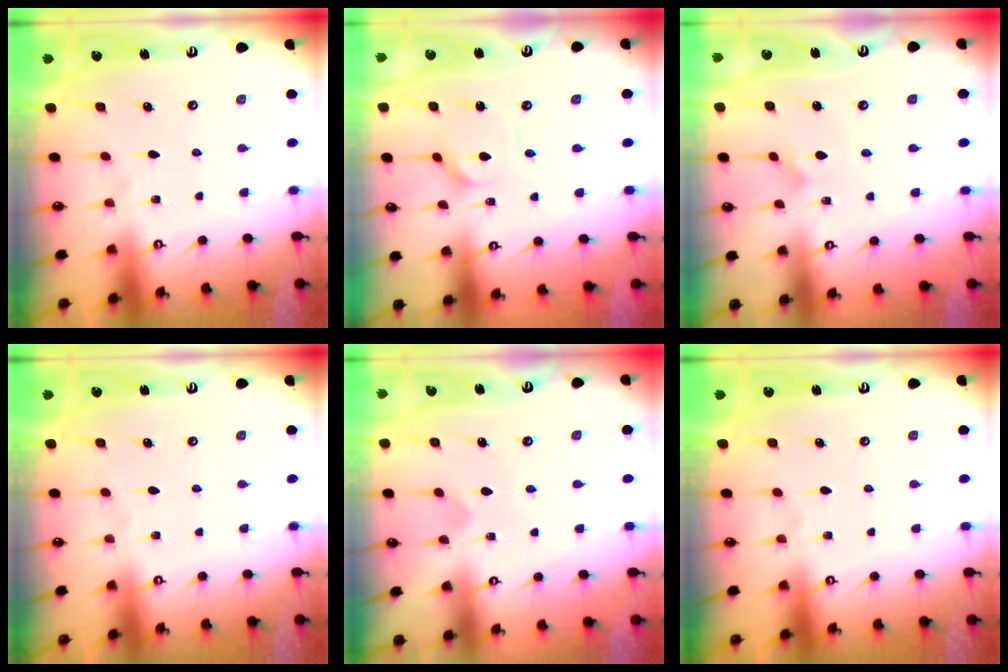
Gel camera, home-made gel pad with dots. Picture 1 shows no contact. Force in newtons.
{"total": 2.9, "press": 2.9, "slide": 0.4}
{"total": 3.5, "press": 3.5, "slide": 0.3}
{"total": 0.0}
{"total": 2.3, "press": 2.3, "slide": 0.2}
{"total": 0.0}